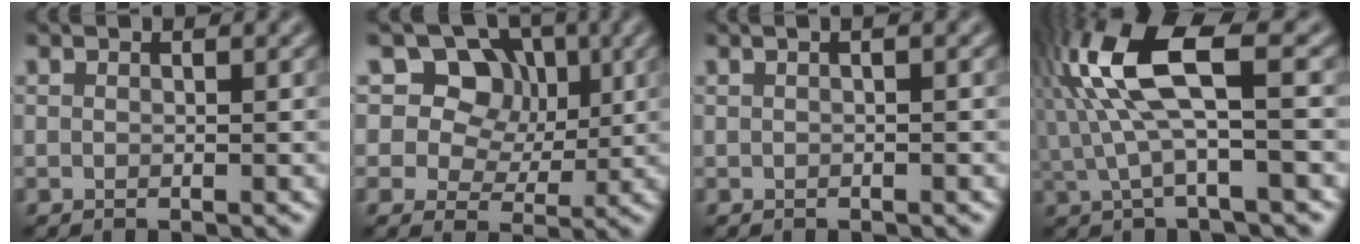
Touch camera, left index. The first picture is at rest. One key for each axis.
{"total": 8.4, "fx": 3.7, "fy": 6.5, "fz": 3.9, "tx": -0.068, "ty": 0.006, "tz": 0.048}
{"total": 1.2, "fx": 0.2, "fy": 0.5, "fz": 1.1, "tx": -0.012, "ty": 0.001, "tz": -0.006}
{"total": 8.1, "fx": 1.3, "fy": 2.3, "fz": 7.6, "tx": -0.171, "ty": 0.020, "tz": 0.023}